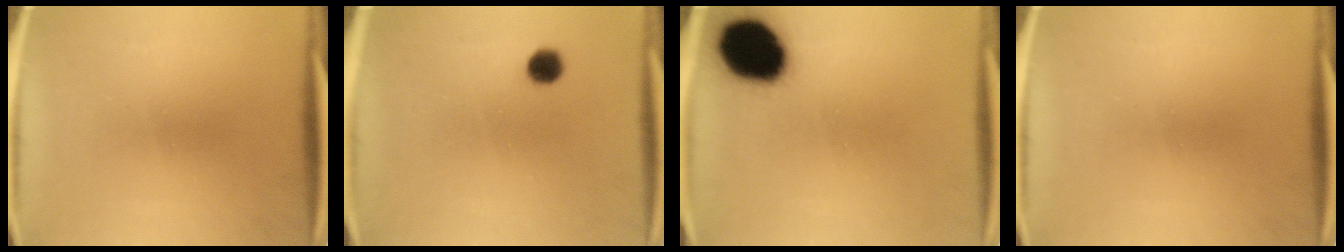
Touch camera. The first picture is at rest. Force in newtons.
{"total": 3.1}
{"total": 17.2}
{"total": 0.0}